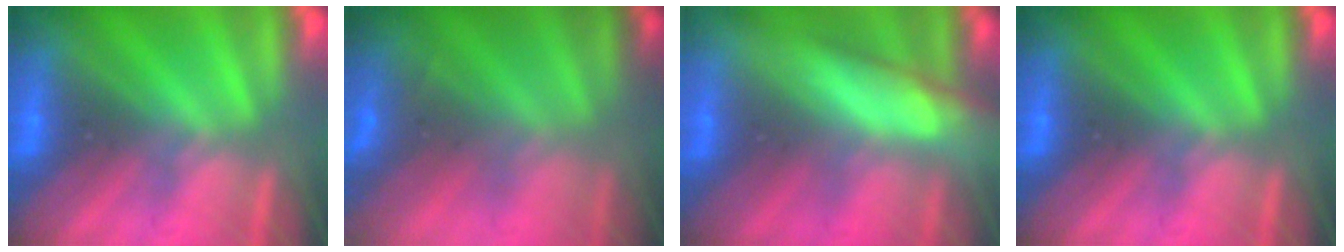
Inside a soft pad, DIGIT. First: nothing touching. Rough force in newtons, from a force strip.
{"total": 7.3}
{"total": 5.9}
{"total": 0.0}